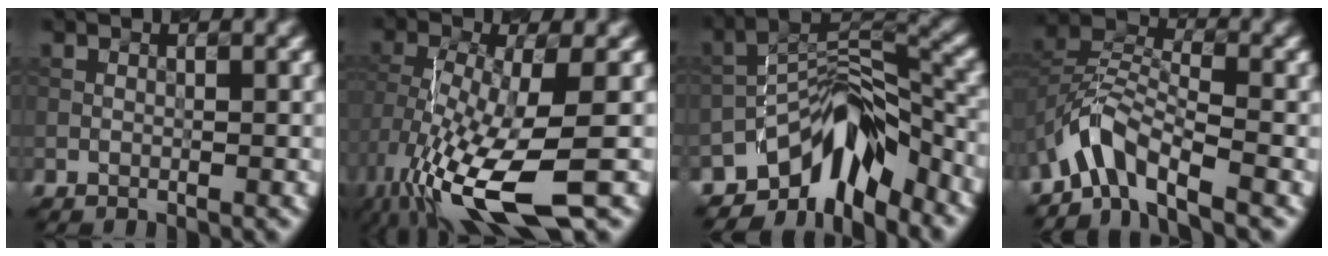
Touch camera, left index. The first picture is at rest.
{"total": 11.0, "force": [-5.0, 3.4, 9.2], "torque": [-0.202, -0.018, -0.093]}
{"total": 9.6, "force": [-6.8, 4.4, 5.2], "torque": [-0.054, 0.002, -0.127]}
{"total": 4.7, "force": [-3.5, 1.8, 2.5], "torque": [-0.040, 0.006, -0.078]}